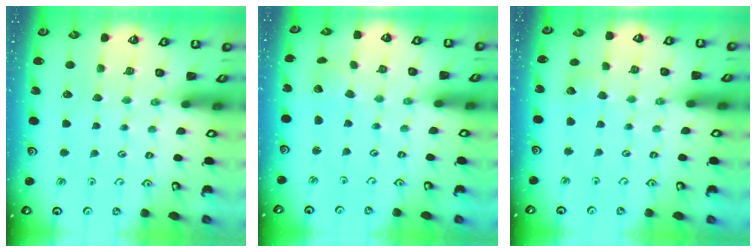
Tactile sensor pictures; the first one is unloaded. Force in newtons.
{"total": 2.1, "press": 2.1, "slide": 0.2}
{"total": 3.0, "press": 3.0, "slide": 0.3}